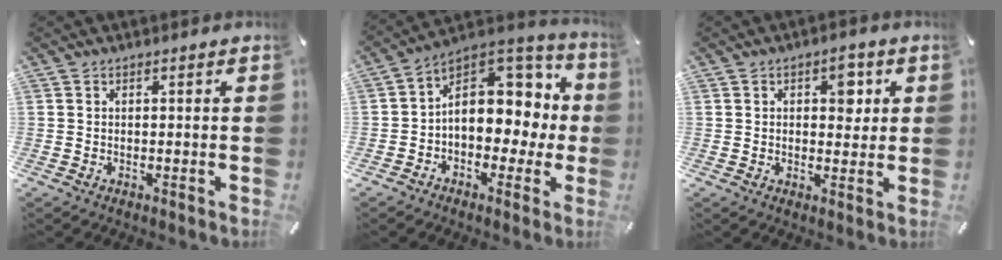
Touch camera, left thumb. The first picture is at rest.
{"total": 12.7, "force": [1.7, 9.7, 8.0], "torque": [-0.112, -0.018, 0.032]}
{"total": 5.9, "force": [1.7, 3.5, 4.4], "torque": [-0.044, -0.008, 0.017]}